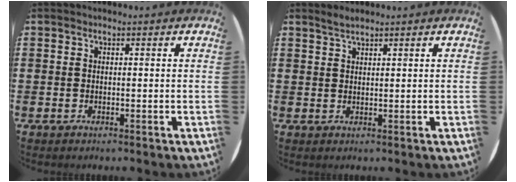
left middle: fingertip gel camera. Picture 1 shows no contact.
{"total": 1.5, "force": [1.4, 0.1, 0.5], "torque": [-0.011, 0.002, 0.027]}